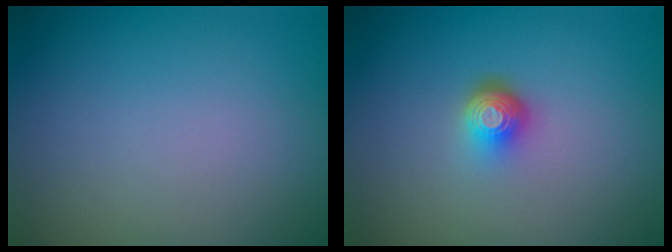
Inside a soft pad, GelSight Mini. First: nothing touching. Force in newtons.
{"total": 2.2, "press": 1.5, "slide": 1.6}